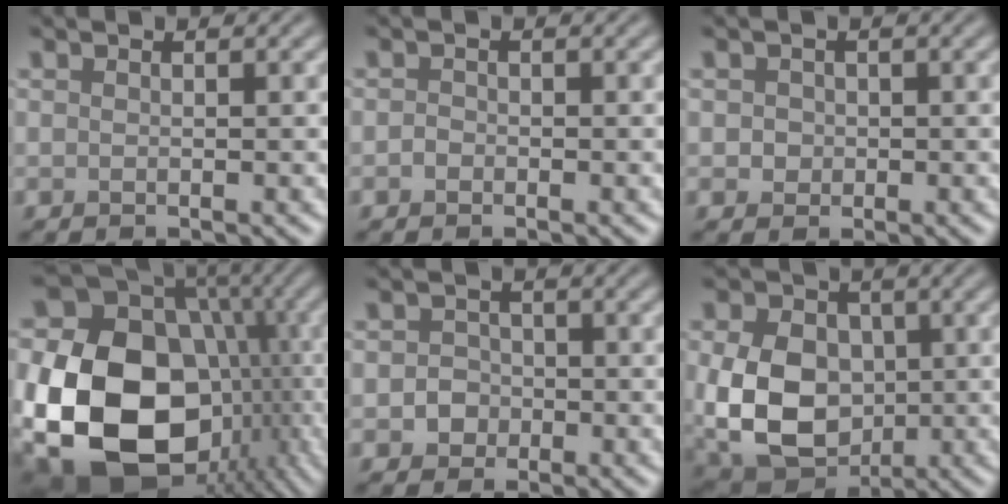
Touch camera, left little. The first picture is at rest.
{"total": 0.7, "force": [-0.4, 0.5, 0.2], "torque": [-0.003, -0.001, -0.009]}
{"total": 1.2, "force": [0.1, 1.1, 0.3], "torque": [0.000, -0.002, -0.001]}
{"total": 22.6, "force": [-4.5, 17.9, 13.1], "torque": [-0.251, -0.024, -0.084]}
{"total": 1.8, "force": [-0.5, 1.7, 0.5], "torque": [0.000, 0.001, -0.013]}
{"total": 10.7, "force": [-0.4, 8.1, 7.1], "torque": [-0.158, -0.020, -0.005]}